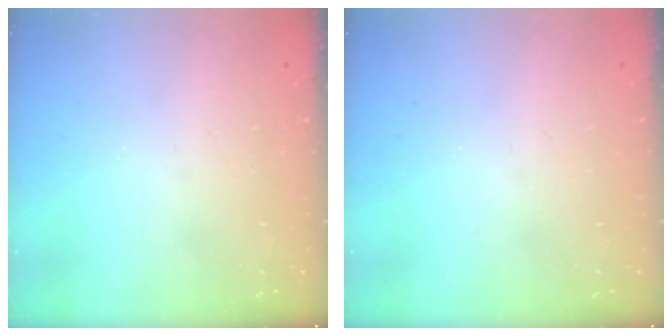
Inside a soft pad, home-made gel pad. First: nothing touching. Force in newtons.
{"total": 0.0}